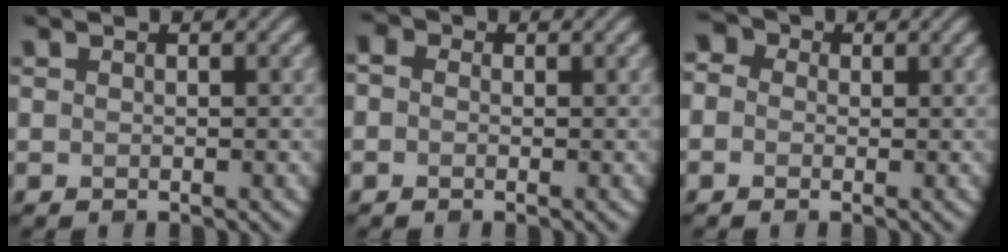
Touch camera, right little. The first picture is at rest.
{"total": 1.9, "force": [0.3, 1.5, 1.1], "torque": [-0.019, 0.003, -0.016]}
{"total": 3.1, "force": [0.7, 2.6, 1.6], "torque": [-0.023, 0.018, -0.018]}